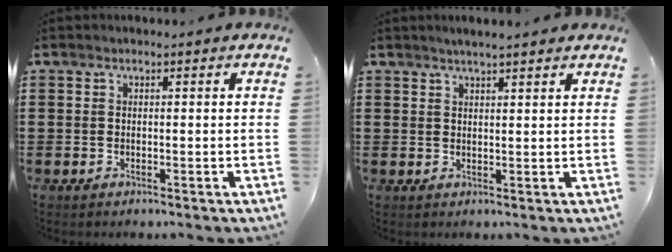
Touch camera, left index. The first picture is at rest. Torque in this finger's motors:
{"motor_torque": [0.41, 0.48, 0.01, 0.04]}